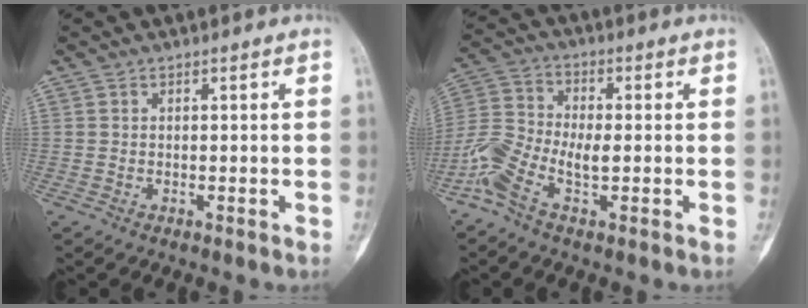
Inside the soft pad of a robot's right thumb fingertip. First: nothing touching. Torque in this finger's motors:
{"motor_torque": [0.12, 0.08, 0.28, 0.15, 0.08]}